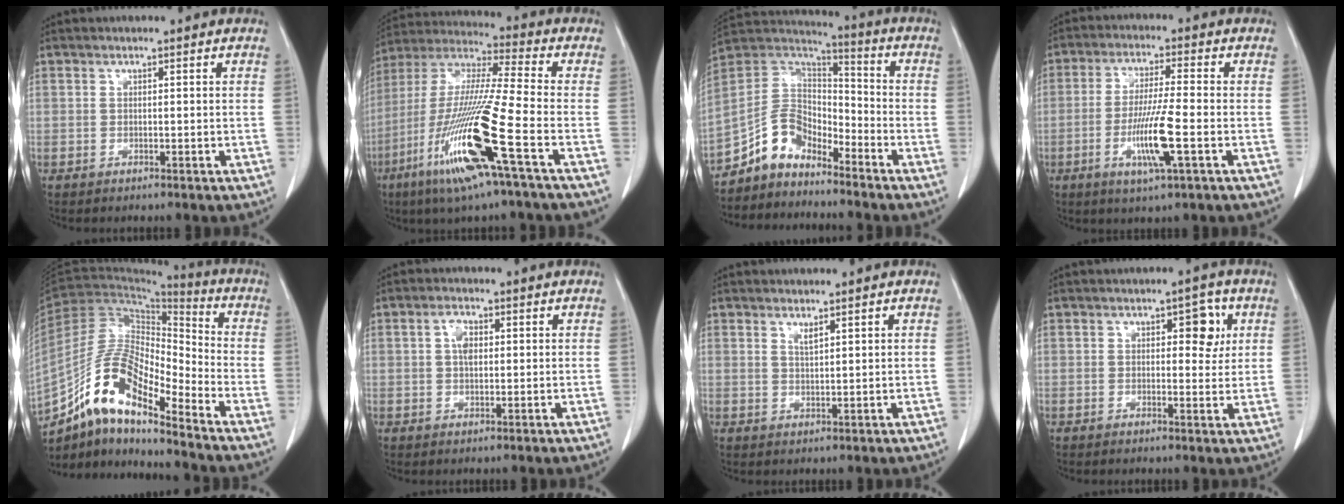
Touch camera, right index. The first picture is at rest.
{"total": 19.0, "force": [-7.8, -0.4, 17.3], "torque": [-0.380, -0.035, -0.155]}
{"total": 9.3, "force": [-7.3, 4.8, 3.3], "torque": [-0.065, 0.043, -0.143]}
{"total": 9.0, "force": [-2.7, -0.1, 8.6], "torque": [-0.168, -0.013, -0.050]}
{"total": 13.8, "force": [-9.8, 3.3, 9.1], "torque": [-0.176, 0.026, -0.177]}
{"total": 2.9, "force": [0.5, 1.5, 2.4], "torque": [-0.048, 0.007, 0.010]}
{"total": 1.5, "force": [1.1, 0.0, 1.1], "torque": [-0.021, -0.005, 0.022]}
{"total": 4.3, "force": [1.4, 2.1, 3.5], "torque": [-0.040, 0.008, 0.018]}